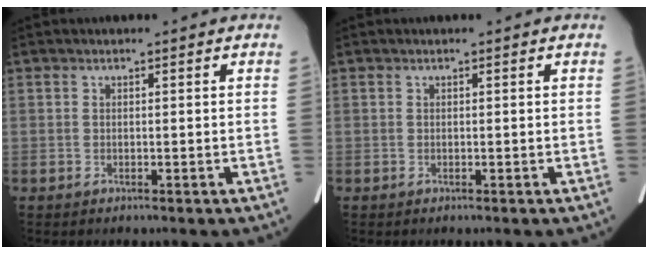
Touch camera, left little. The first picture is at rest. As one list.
[{"total": 0.0}]